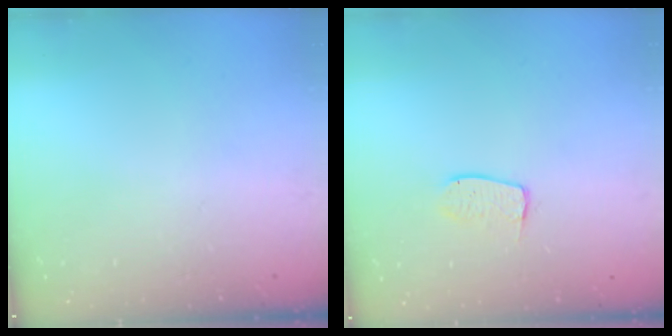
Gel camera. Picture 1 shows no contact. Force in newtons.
{"total": 6.6, "press": 6.5, "slide": 0.5}